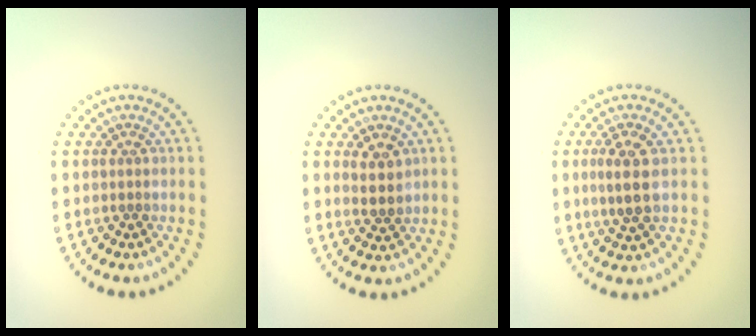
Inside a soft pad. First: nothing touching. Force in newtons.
{"total": 2.1, "press": 1.9, "slide": 0.9}
{"total": 2.8, "press": 2.6, "slide": 1.0}